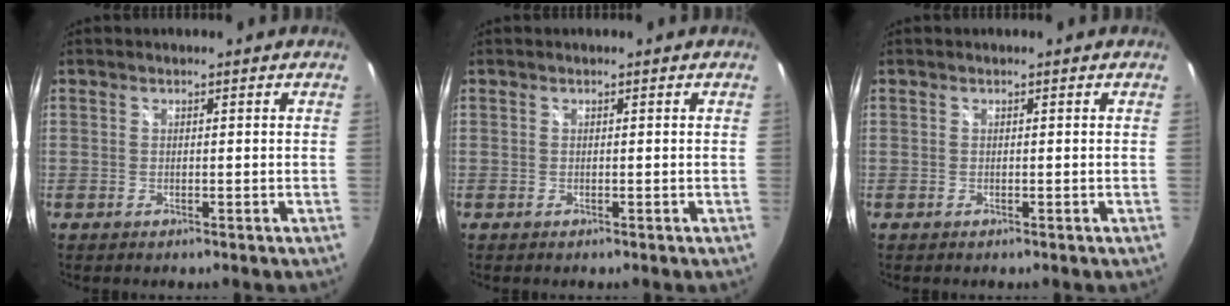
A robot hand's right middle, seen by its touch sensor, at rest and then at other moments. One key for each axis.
{"total": 0.0}
{"total": 0.0}